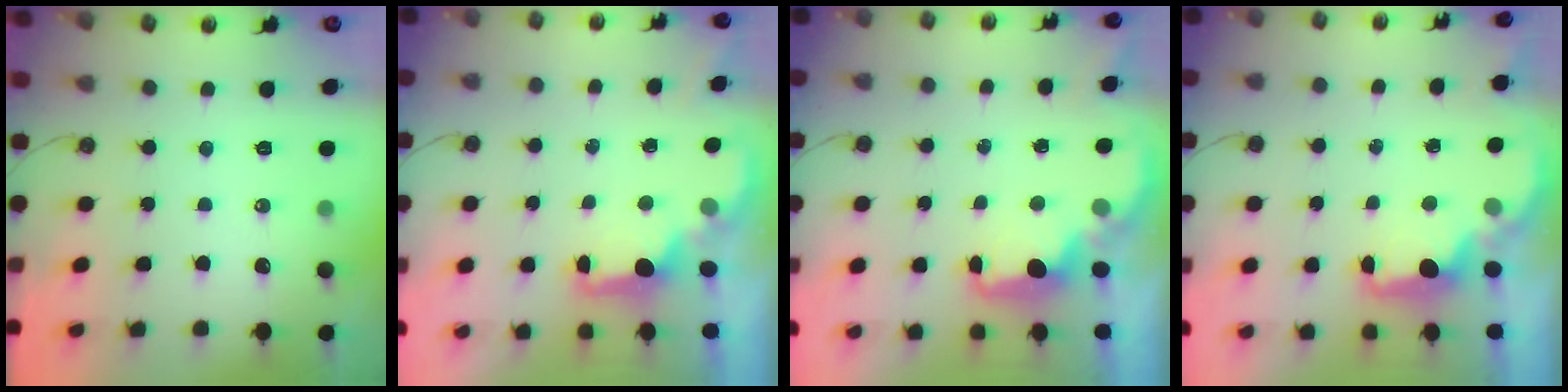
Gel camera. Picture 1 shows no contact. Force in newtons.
{"total": 1.7, "press": 1.5, "slide": 0.6}
{"total": 2.2, "press": 2.0, "slide": 0.8}
{"total": 2.1, "press": 2.1, "slide": 0.6}